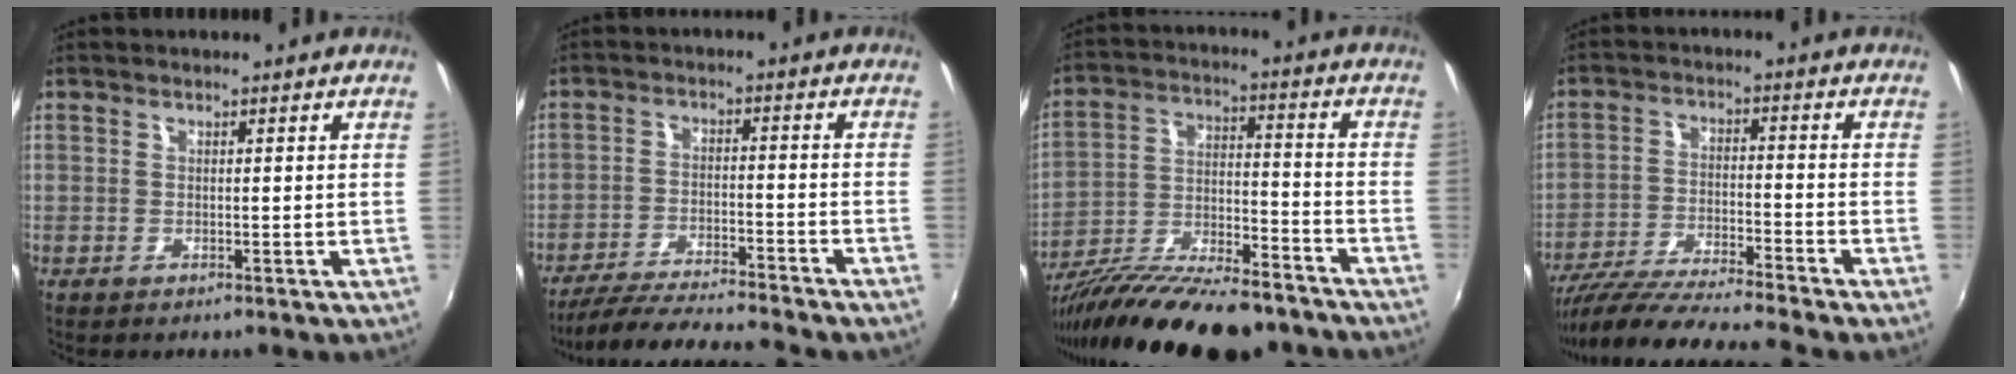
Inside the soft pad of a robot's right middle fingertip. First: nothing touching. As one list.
[{"total": 15.3, "force": [-13.8, 0.5, 6.6], "torque": [-0.134, -0.018, -0.218]}, {"total": 22.8, "force": [-18.3, 6.2, 12.1], "torque": [-0.215, -0.028, -0.282]}, {"total": 15.2, "force": [-13.5, -1.2, 6.9], "torque": [-0.143, -0.030, -0.238]}]